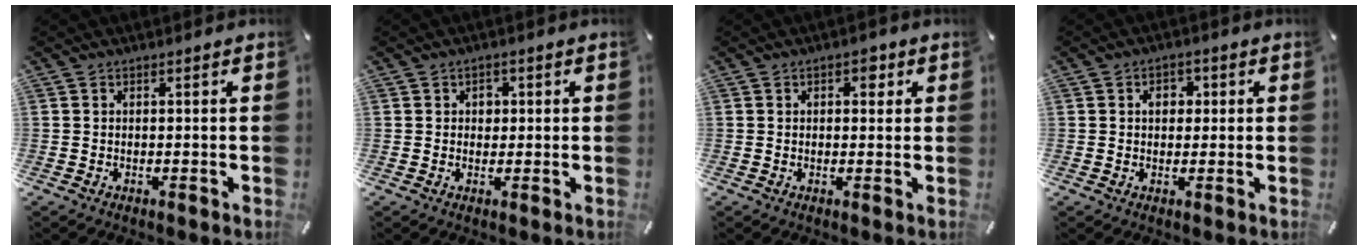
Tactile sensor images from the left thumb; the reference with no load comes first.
{"total": 2.2, "force": [0.2, 1.9, 1.0], "torque": [0.001, -0.003, -0.004]}
{"total": 2.8, "force": [0.9, 2.0, 1.8], "torque": [-0.006, -0.004, 0.006]}
{"total": 3.4, "force": [0.4, 2.5, 2.3], "torque": [-0.023, 0.000, -0.002]}